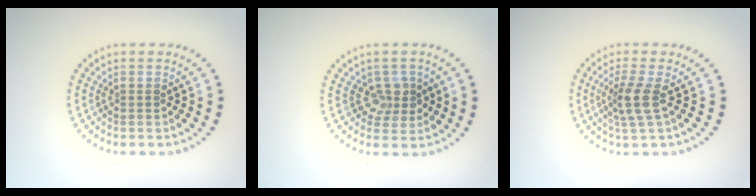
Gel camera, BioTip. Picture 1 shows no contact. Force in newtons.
{"total": 2.3, "press": 2.0, "slide": 1.2}
{"total": 2.7, "press": 2.1, "slide": 1.8}